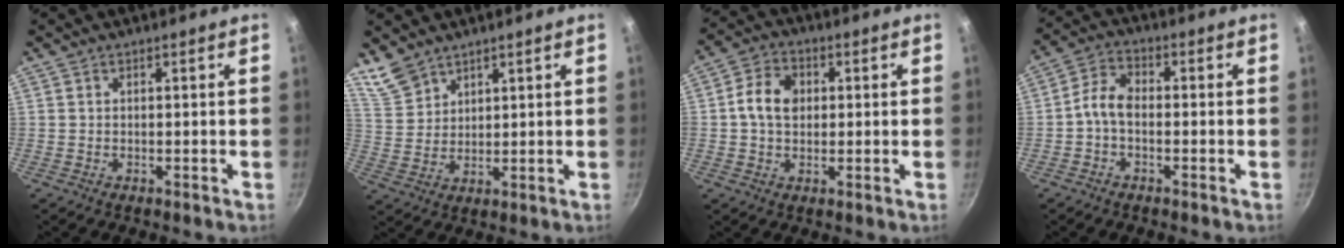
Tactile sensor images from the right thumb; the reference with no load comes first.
{"total": 6.2, "force": [5.0, 3.2, 1.7], "torque": [-0.020, -0.012, 0.111]}
{"total": 7.7, "force": [0.8, 5.8, 5.1], "torque": [-0.076, 0.011, 0.002]}
{"total": 5.1, "force": [-1.3, 3.0, 3.9], "torque": [-0.078, 0.029, -0.037]}